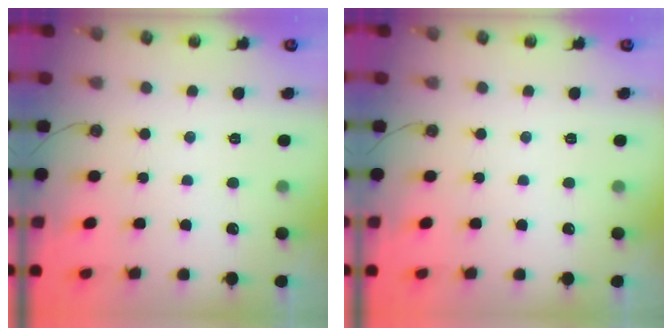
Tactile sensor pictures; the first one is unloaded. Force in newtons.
{"total": 0.0}